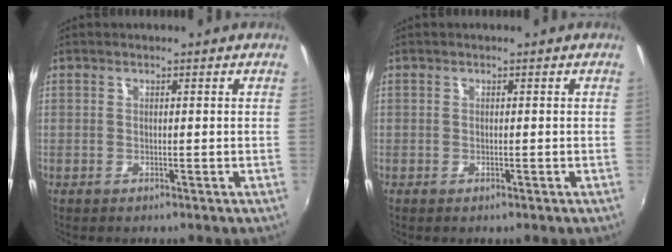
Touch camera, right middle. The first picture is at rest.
{"total": 0.0}